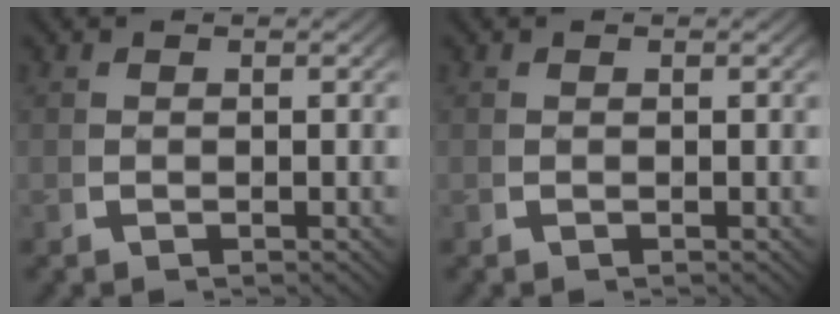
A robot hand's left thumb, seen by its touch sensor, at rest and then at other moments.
{"total": 0.0}